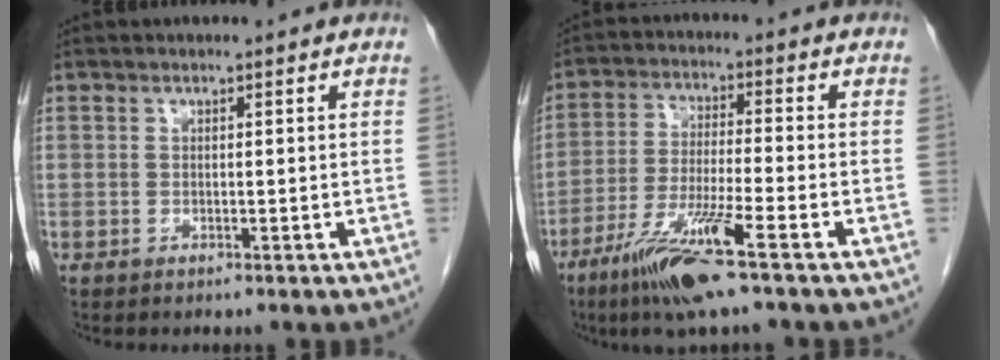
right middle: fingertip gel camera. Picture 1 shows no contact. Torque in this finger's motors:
{"motor_torque": [1.52, -0.62, 0.37, 0.16]}